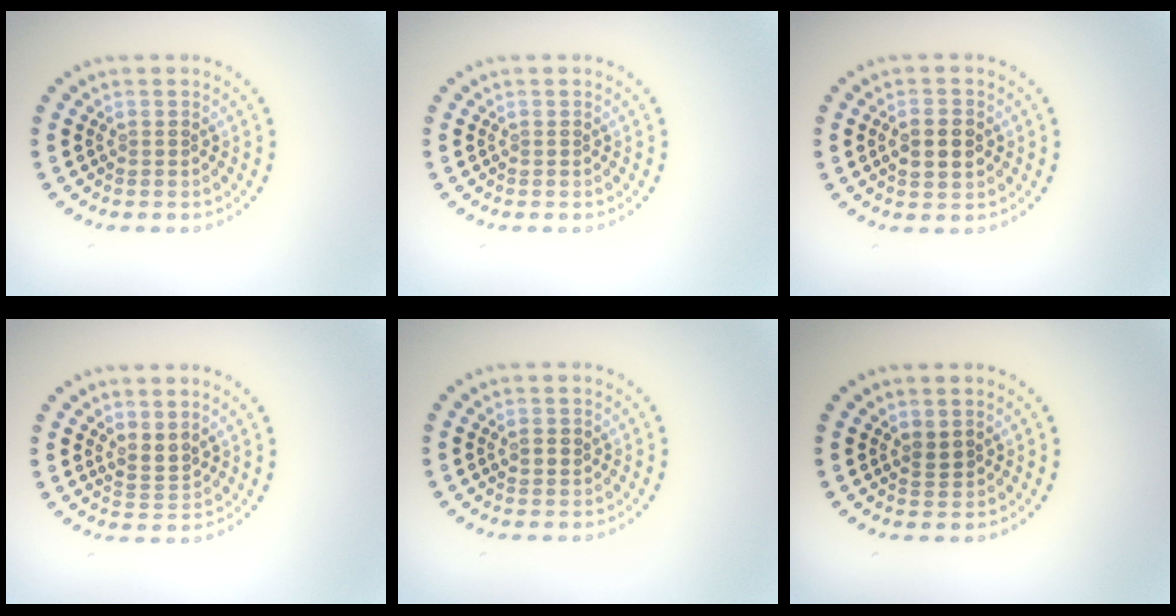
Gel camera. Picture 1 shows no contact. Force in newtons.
{"total": 0.0}
{"total": 2.6, "press": 2.6, "slide": 0.0}
{"total": 2.0, "press": 1.5, "slide": 1.4}
{"total": 1.0, "press": 0.9, "slide": 0.3}
{"total": 1.2, "press": 1.0, "slide": 0.6}